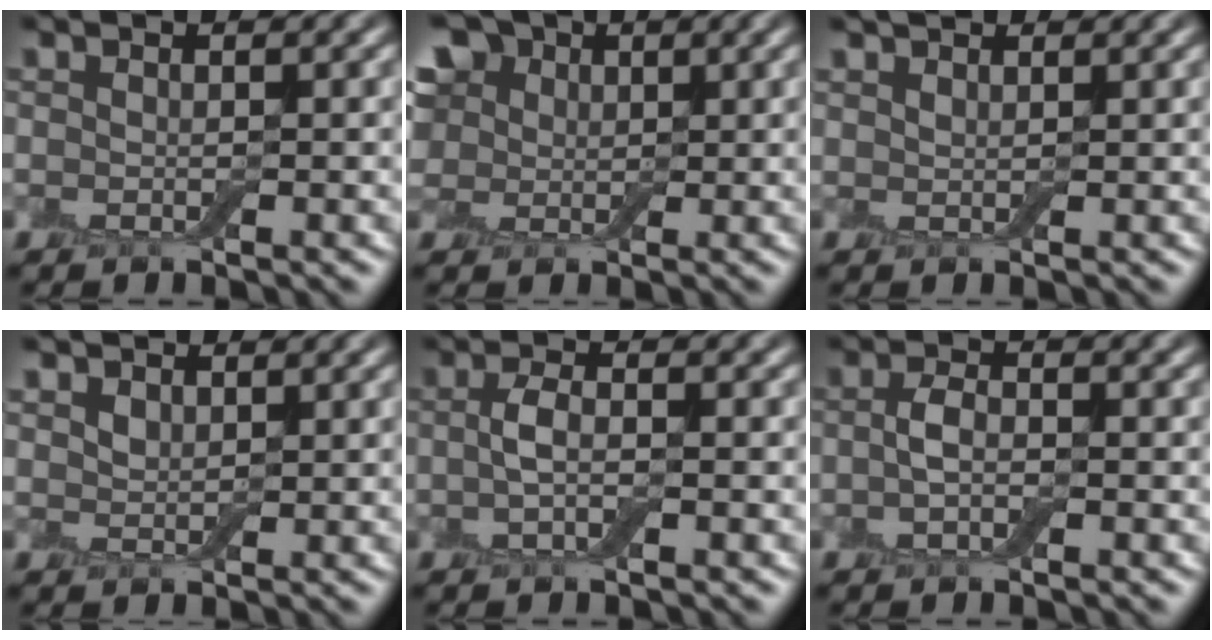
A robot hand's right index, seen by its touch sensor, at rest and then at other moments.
{"total": 10.4, "force": [4.5, 7.6, 5.4], "torque": [-0.109, 0.031, 0.050]}
{"total": 1.8, "force": [1.6, 0.7, 0.5], "torque": [-0.013, 0.008, 0.029]}
{"total": 2.1, "force": [1.6, 1.1, 0.8], "torque": [-0.023, 0.001, 0.032]}
{"total": 2.0, "force": [0.0, 0.6, 1.9], "torque": [-0.041, 0.001, -0.004]}
{"total": 1.9, "force": [-0.1, 0.9, 1.7], "torque": [-0.038, 0.002, -0.007]}